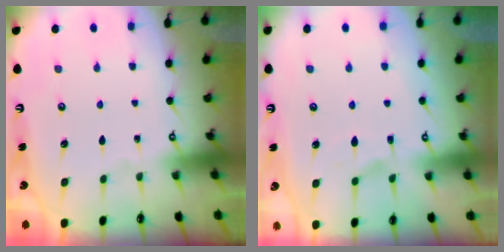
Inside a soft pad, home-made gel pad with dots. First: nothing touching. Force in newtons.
{"total": 1.2, "press": 0.0, "slide": 1.2}